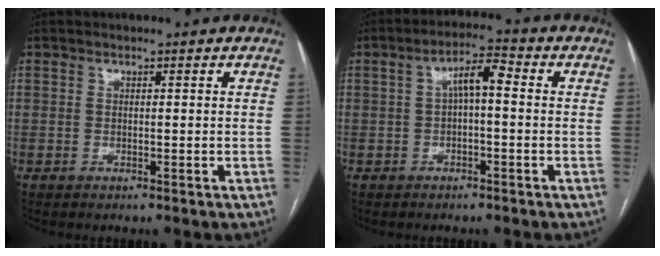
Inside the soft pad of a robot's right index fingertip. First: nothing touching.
{"total": 4.9, "force": [0.3, 1.3, 4.7], "torque": [-0.081, 0.023, 0.004]}